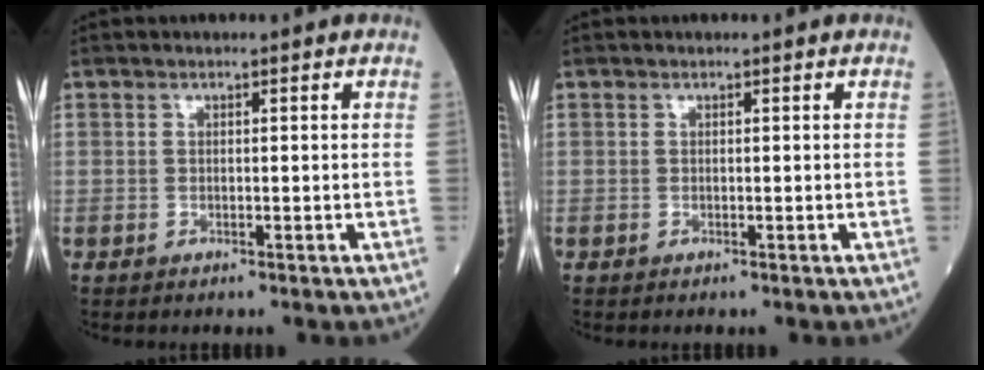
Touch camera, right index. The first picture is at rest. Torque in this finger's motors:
{"motor_torque": [0.00, 0.01, 0.00, 0.00]}